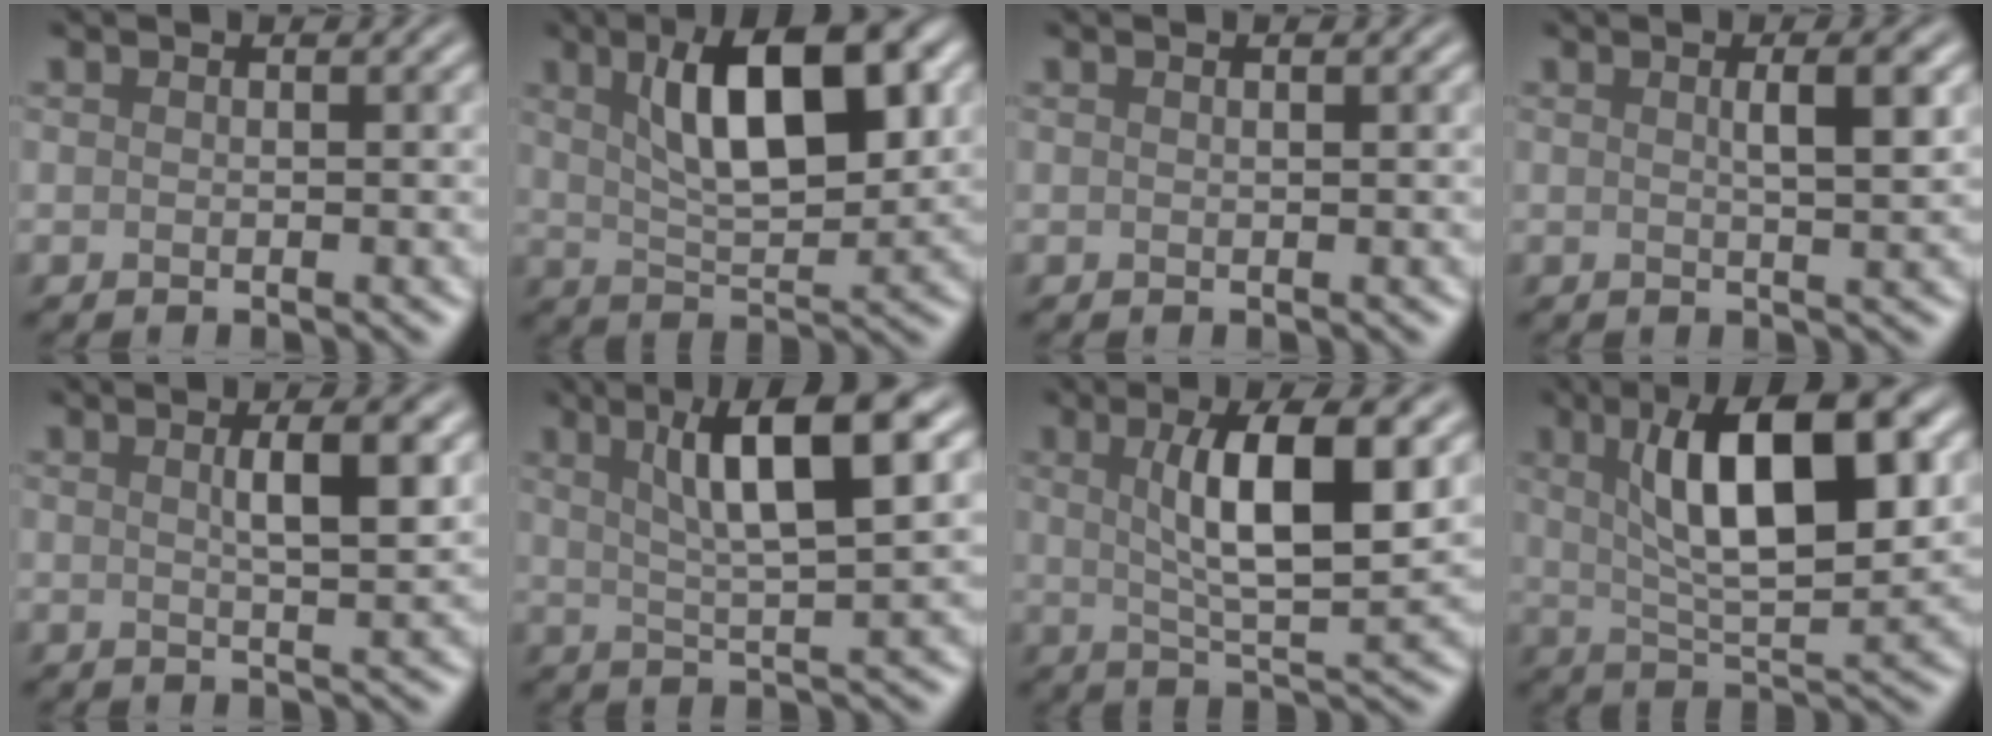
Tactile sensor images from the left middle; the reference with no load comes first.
{"total": 9.2, "force": [2.9, 3.4, 8.1], "torque": [-0.125, 0.007, 0.053]}
{"total": 0.8, "force": [0.4, 0.3, 0.6], "torque": [-0.001, -0.005, 0.001]}
{"total": 3.0, "force": [0.6, 0.7, 2.9], "torque": [-0.033, 0.005, 0.008]}
{"total": 3.8, "force": [0.7, 0.8, 3.6], "torque": [-0.050, 0.003, 0.014]}
{"total": 8.0, "force": [2.8, 1.5, 7.4], "torque": [-0.109, 0.010, 0.052]}
{"total": 7.8, "force": [1.6, 2.0, 7.4], "torque": [-0.112, -0.004, 0.035]}
{"total": 10.5, "force": [2.7, 3.4, 9.6], "torque": [-0.147, 0.006, 0.051]}